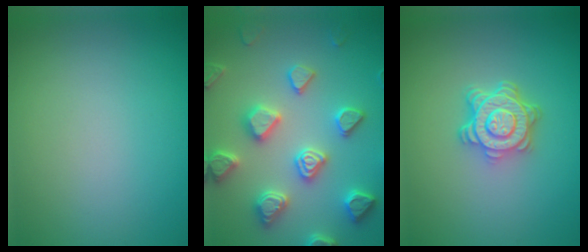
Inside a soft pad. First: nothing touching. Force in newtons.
{"total": 5.3, "press": 5.2, "slide": 1.2}
{"total": 4.6, "press": 3.3, "slide": 3.2}